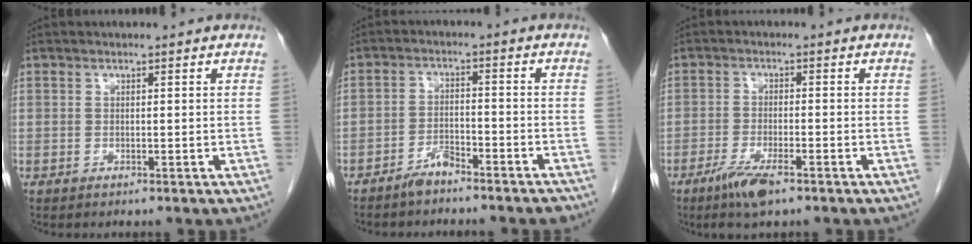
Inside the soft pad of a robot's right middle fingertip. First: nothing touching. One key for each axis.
{"total": 4.2, "fx": -3.7, "fy": 0.9, "fz": 1.5, "tx": -0.029, "ty": 0.005, "tz": -0.064}
{"total": 5.5, "fx": -3.7, "fy": 0.8, "fz": 4.0, "tx": -0.084, "ty": -0.010, "tz": -0.066}